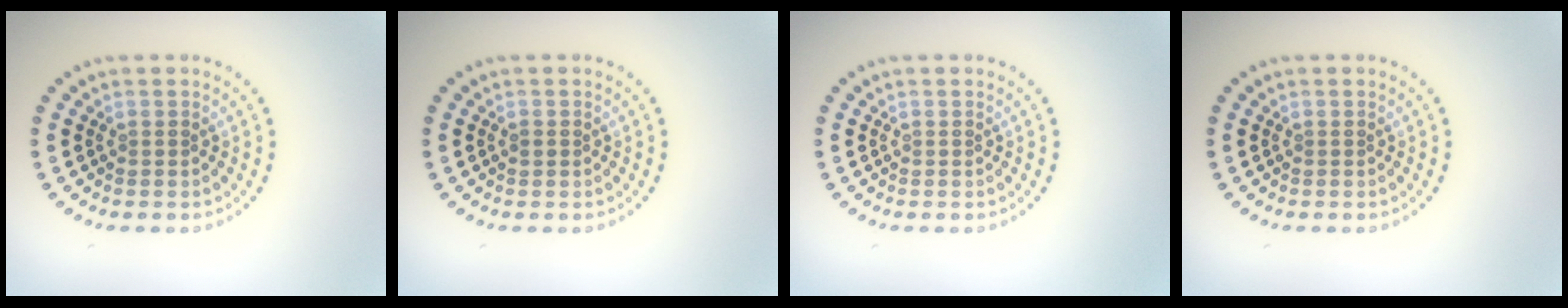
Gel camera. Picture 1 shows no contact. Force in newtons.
{"total": 0.7, "press": 0.7, "slide": 0.0}
{"total": 0.0}
{"total": 0.0}